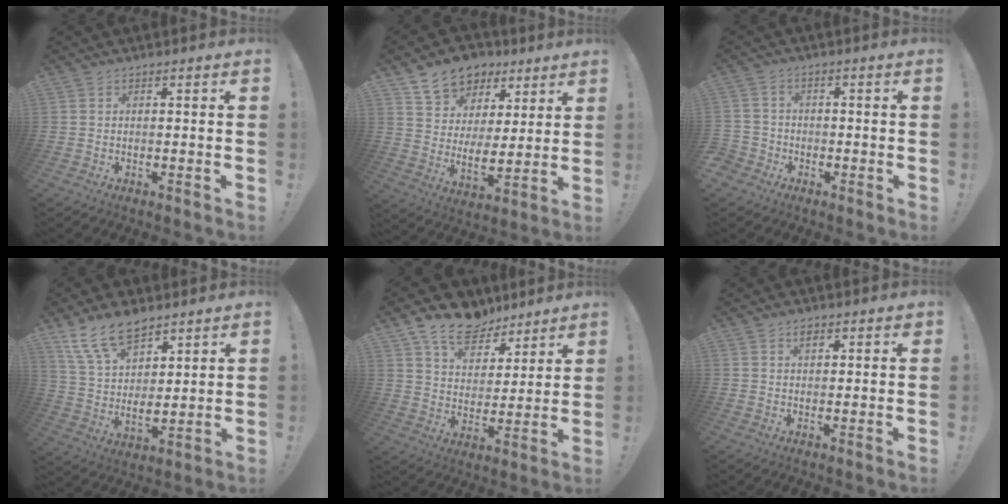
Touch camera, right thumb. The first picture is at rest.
{"total": 12.5, "force": [8.2, 8.4, 4.2], "torque": [-0.064, -0.060, 0.154]}
{"total": 3.9, "force": [-1.8, 3.3, 1.0], "torque": [-0.028, 0.014, -0.032]}
{"total": 14.1, "force": [10.1, 6.8, 7.2], "torque": [-0.132, -0.061, 0.189]}
{"total": 13.6, "force": [10.0, 7.6, 5.1], "torque": [-0.090, -0.064, 0.189]}
{"total": 2.3, "force": [1.4, 1.2, 1.3], "torque": [-0.018, -0.001, 0.022]}